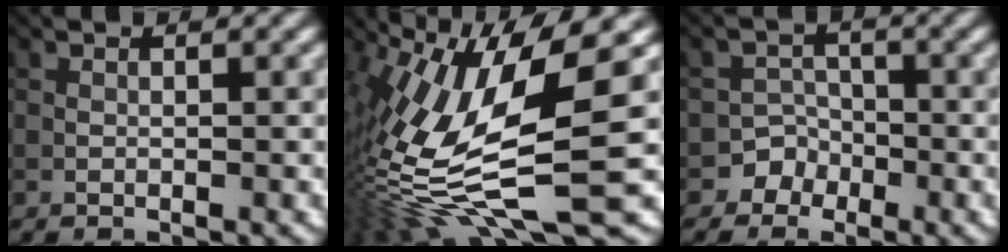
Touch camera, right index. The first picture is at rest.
{"total": 14.5, "force": [-1.7, 4.5, 13.7], "torque": [-0.287, -0.002, -0.023]}
{"total": 3.1, "force": [-1.8, 2.5, -0.2], "torque": [0.046, 0.011, -0.041]}